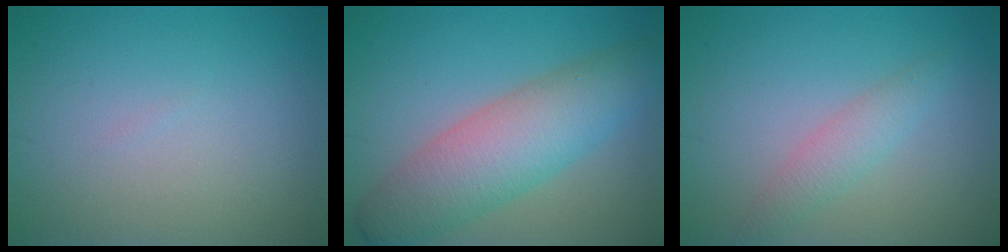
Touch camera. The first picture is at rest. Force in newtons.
{"total": 7.1, "press": 7.1, "slide": 0.4}
{"total": 2.1, "press": 2.1, "slide": 0.1}